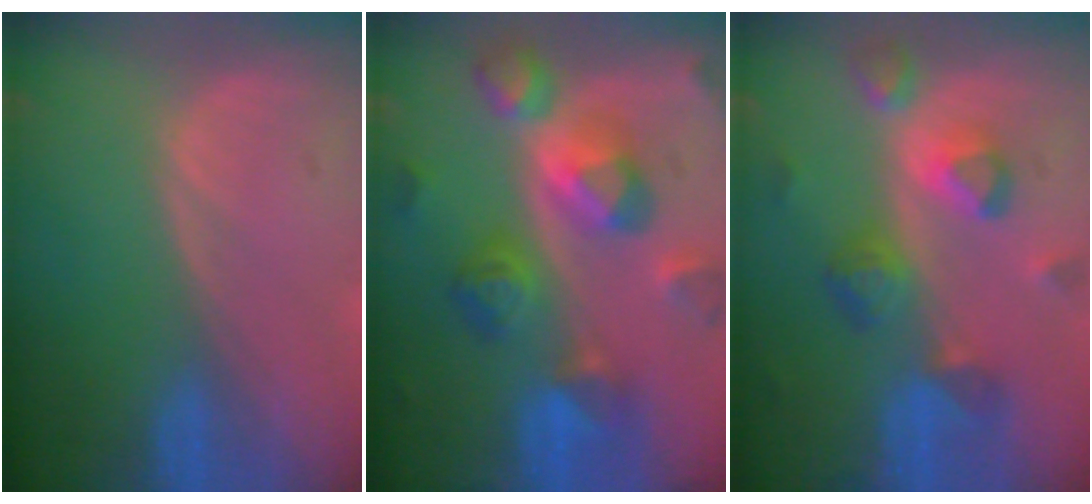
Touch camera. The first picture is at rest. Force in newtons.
{"total": 11.4, "press": 11.3, "slide": 1.1}
{"total": 8.7, "press": 8.0, "slide": 3.5}